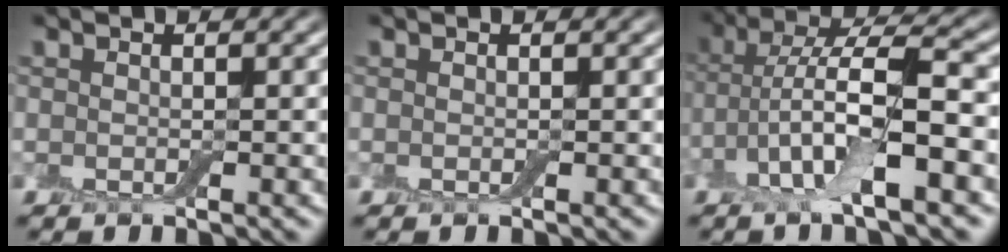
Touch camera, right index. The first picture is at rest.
{"total": 0.0}
{"total": 8.1, "force": [-2.3, 2.3, 7.4], "torque": [-0.148, 0.014, -0.051]}